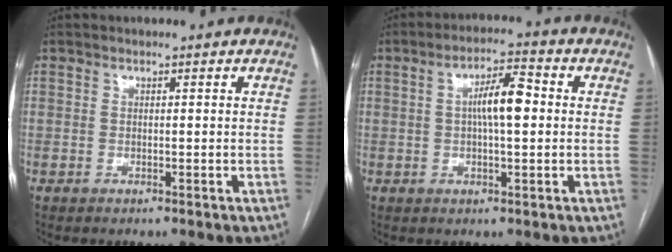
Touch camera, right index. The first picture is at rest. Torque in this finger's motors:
{"motor_torque": [1.16, 0.02, 0.58, 0.14]}